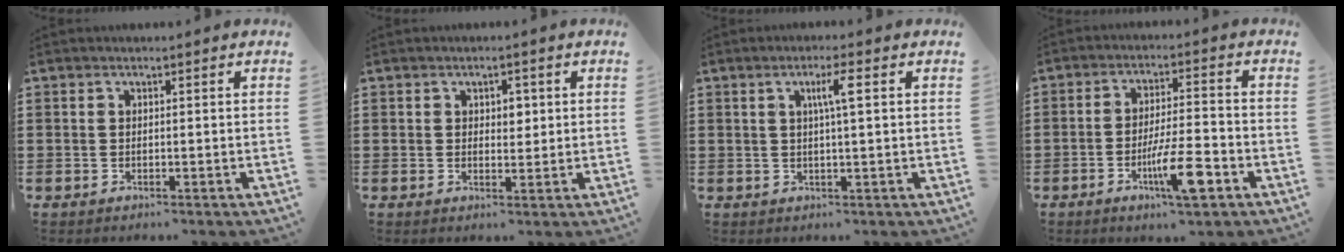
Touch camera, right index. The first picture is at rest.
{"total": 1.8, "force": [0.4, 1.2, 1.3], "torque": [-0.020, 0.005, 0.004]}
{"total": 3.5, "force": [0.8, 0.0, 3.4], "torque": [-0.059, -0.001, 0.008]}
{"total": 8.1, "force": [-3.7, 1.4, 7.1], "torque": [-0.129, -0.006, -0.064]}